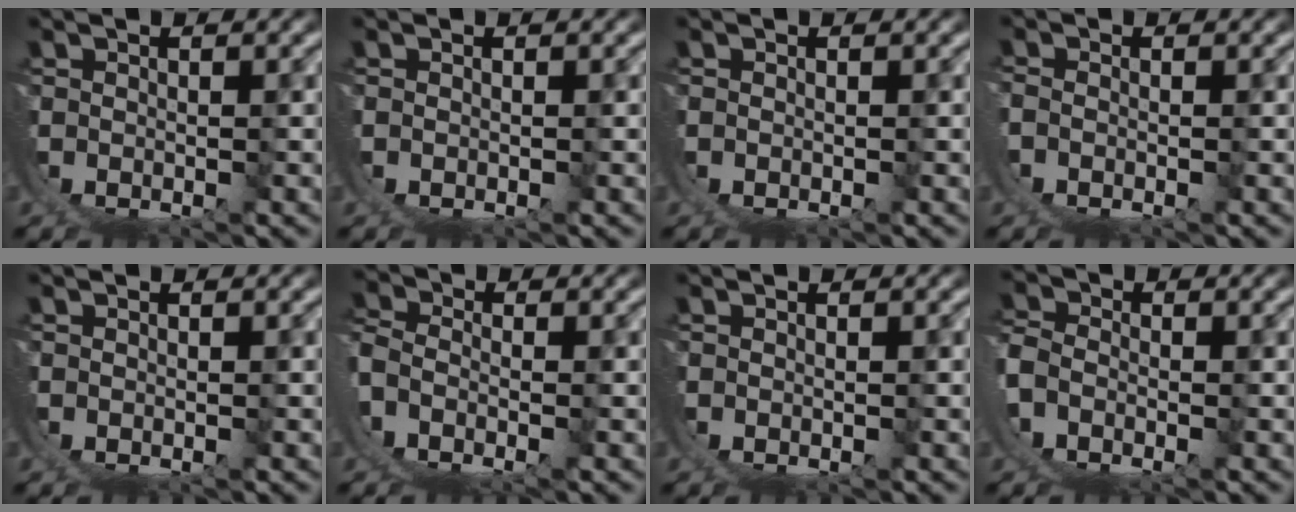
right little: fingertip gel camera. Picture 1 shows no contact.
{"total": 0.0}
{"total": 0.0}
{"total": 0.7, "force": [-0.6, -0.3, -0.3], "torque": [0.014, -0.001, -0.012]}
{"total": 0.0}
{"total": 2.8, "force": [-1.6, 1.9, 1.3], "torque": [-0.030, -0.015, -0.029]}
{"total": 0.0}
{"total": 3.1, "force": [-1.5, 2.6, 0.7], "torque": [-0.021, -0.007, -0.033]}